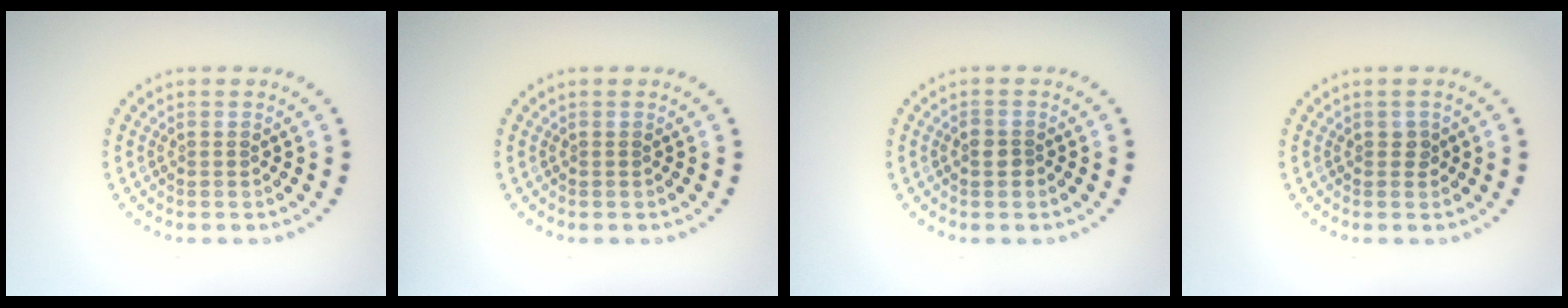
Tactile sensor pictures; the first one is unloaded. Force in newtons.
{"total": 0.0}
{"total": 1.4, "press": 1.3, "slide": 0.4}
{"total": 0.8, "press": 0.8, "slide": 0.2}